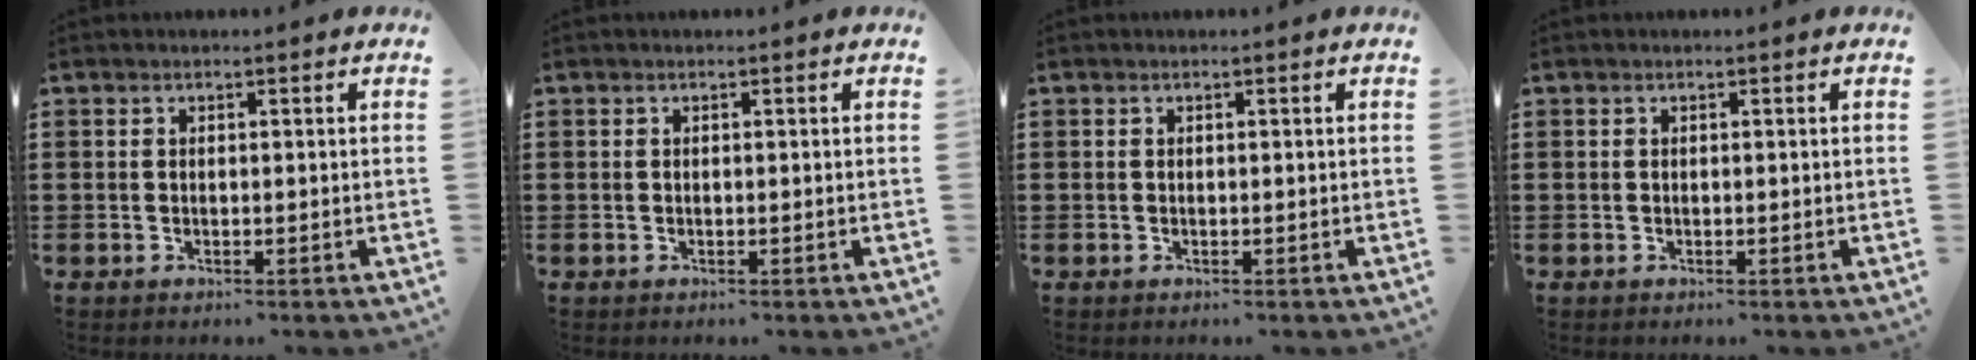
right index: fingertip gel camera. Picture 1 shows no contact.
{"total": 0.0}
{"total": 0.0}
{"total": 0.0}